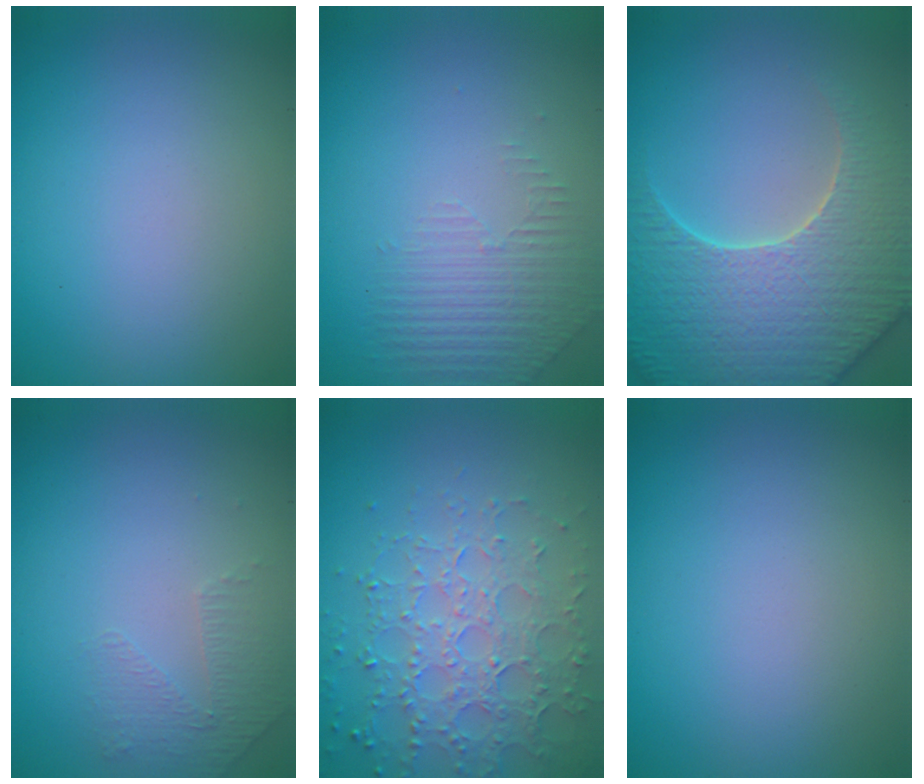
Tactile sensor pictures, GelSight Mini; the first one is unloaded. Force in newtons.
{"total": 1.5, "press": 0.9, "slide": 1.2}
{"total": 7.7, "press": 7.4, "slide": 2.0}
{"total": 1.4, "press": 0.8, "slide": 1.1}
{"total": 5.5, "press": 4.7, "slide": 2.8}
{"total": 0.0}